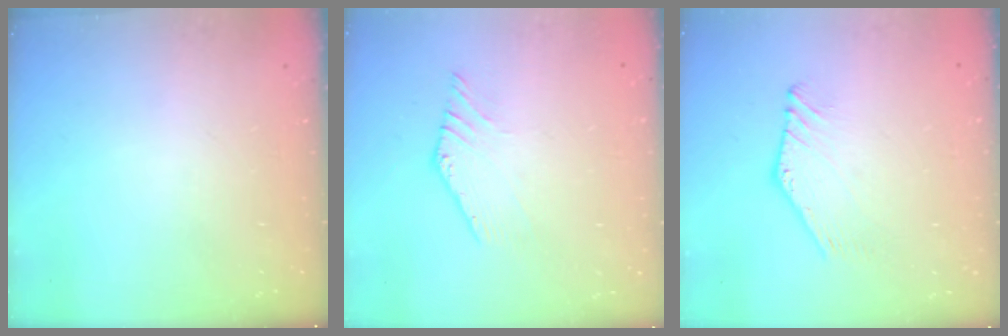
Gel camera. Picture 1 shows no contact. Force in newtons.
{"total": 2.1, "press": 2.1, "slide": 0.2}
{"total": 2.2, "press": 2.2, "slide": 0.1}